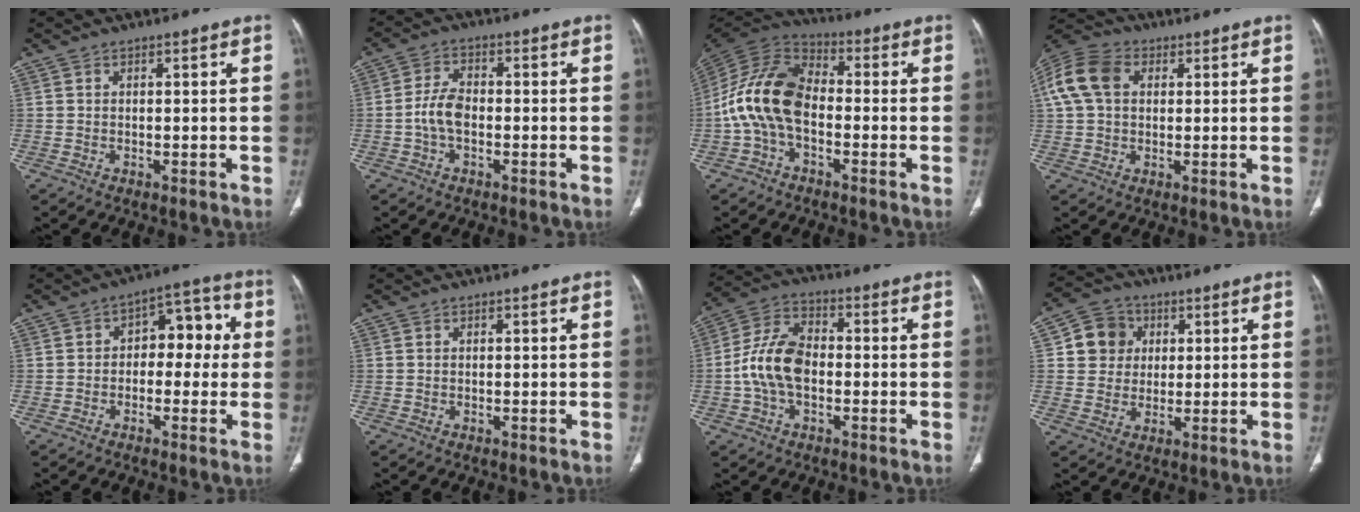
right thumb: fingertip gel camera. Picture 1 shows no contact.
{"total": 5.1, "force": [-1.2, 2.9, 4.1], "torque": [-0.081, 0.017, -0.027]}
{"total": 14.2, "force": [-2.4, 8.7, 10.9], "torque": [-0.213, 0.037, -0.055]}
{"total": 12.1, "force": [3.0, 8.6, 7.9], "torque": [-0.164, 0.025, 0.052]}
{"total": 9.1, "force": [0.3, 5.8, 7.0], "torque": [-0.048, 0.038, -0.006]}
{"total": 0.0}
{"total": 10.7, "force": [-1.6, 6.7, 8.2], "torque": [-0.160, 0.032, -0.038]}
{"total": 9.7, "force": [2.3, 8.9, 3.1], "torque": [-0.032, 0.004, 0.034]}